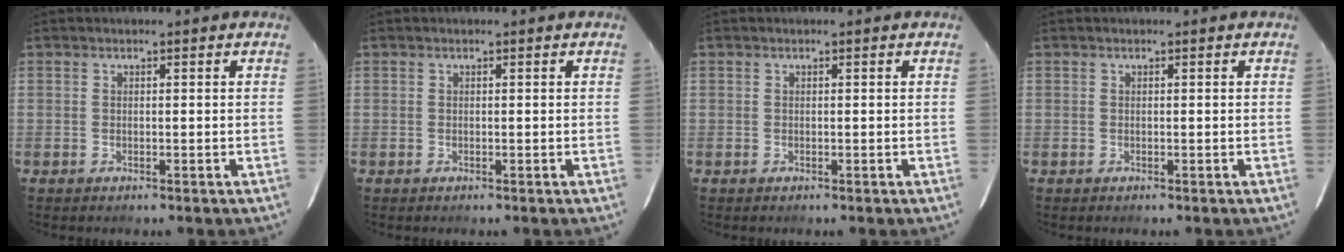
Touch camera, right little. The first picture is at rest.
{"total": 0.0}
{"total": 0.0}
{"total": 0.0}